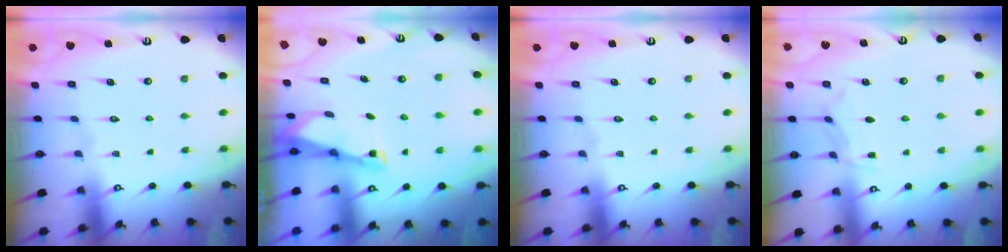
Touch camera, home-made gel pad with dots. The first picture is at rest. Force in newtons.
{"total": 2.3, "press": 2.2, "slide": 0.3}
{"total": 0.0}
{"total": 5.2, "press": 5.2, "slide": 0.7}